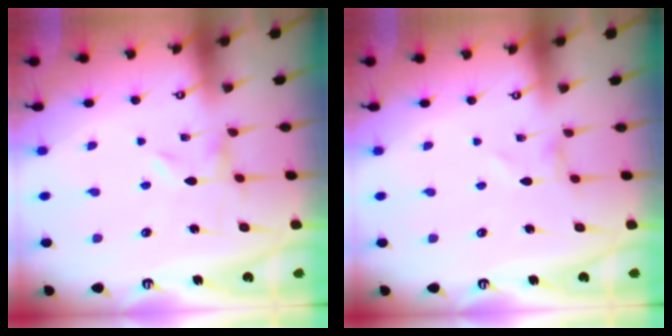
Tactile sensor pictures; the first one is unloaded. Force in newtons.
{"total": 0.0}